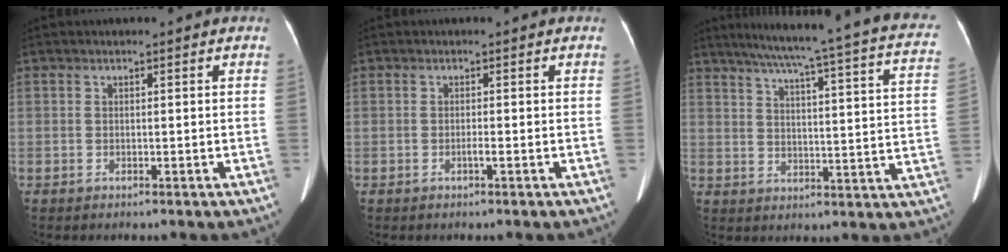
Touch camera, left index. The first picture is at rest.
{"total": 0.6, "force": [-0.3, -0.1, 0.5], "torque": [-0.011, 0.001, -0.005]}
{"total": 25.6, "force": [20.8, 1.5, 14.9], "torque": [-0.218, -0.025, 0.244]}